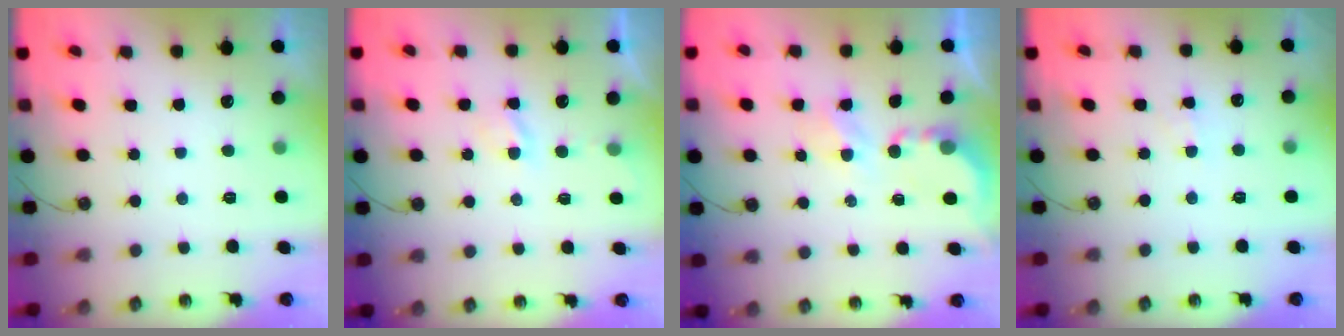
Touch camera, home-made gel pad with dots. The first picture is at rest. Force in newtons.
{"total": 2.8, "press": 2.7, "slide": 0.4}
{"total": 3.8, "press": 3.8, "slide": 0.4}
{"total": 3.0, "press": 2.9, "slide": 0.5}